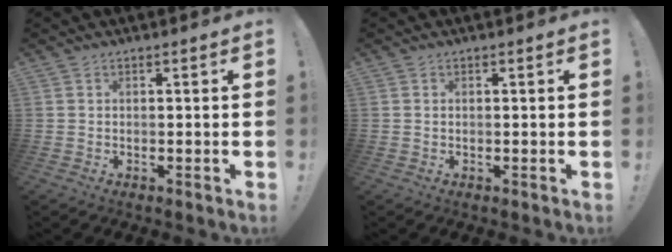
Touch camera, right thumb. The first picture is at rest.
{"total": 0.0}